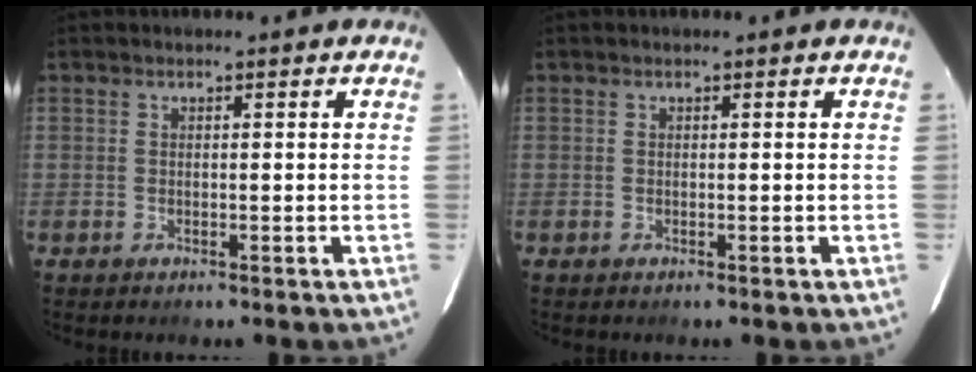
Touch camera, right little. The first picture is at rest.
{"total": 0.0}